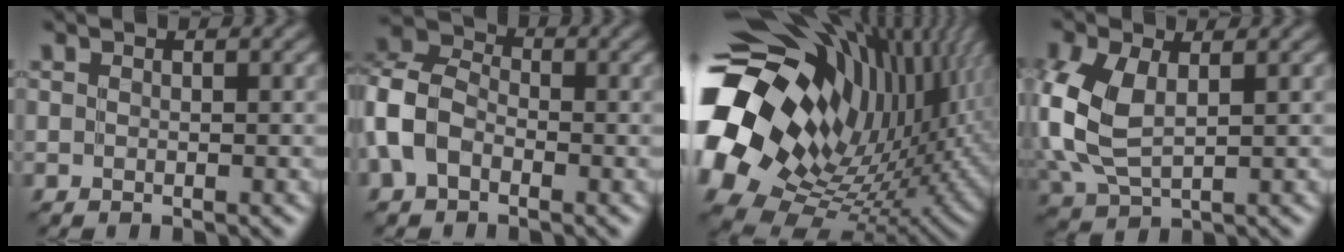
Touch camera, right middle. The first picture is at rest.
{"total": 5.8, "force": [-2.0, 4.2, 3.5], "torque": [-0.075, 0.010, -0.059]}
{"total": 19.4, "force": [3.8, 12.5, 14.3], "torque": [-0.273, -0.033, 0.083]}
{"total": 6.6, "force": [0.5, 3.8, 5.3], "torque": [-0.140, -0.002, 0.010]}